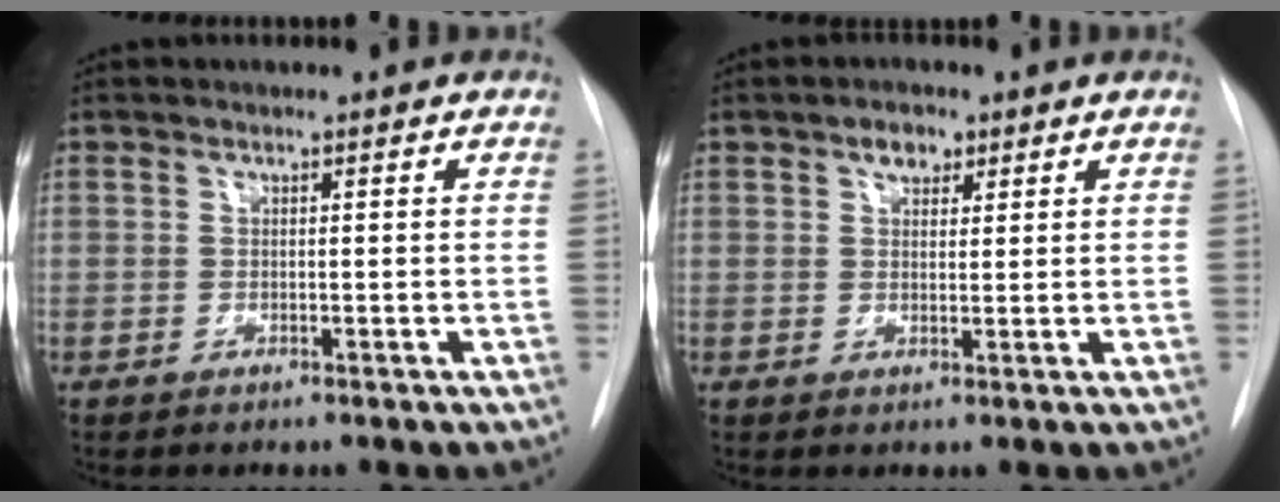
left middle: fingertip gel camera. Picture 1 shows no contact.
{"total": 2.7, "force": [1.6, 1.6, 1.4], "torque": [-0.025, 0.006, 0.026]}